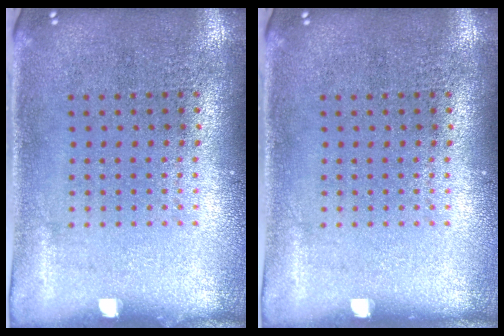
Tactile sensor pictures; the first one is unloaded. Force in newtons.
{"total": 0.0}